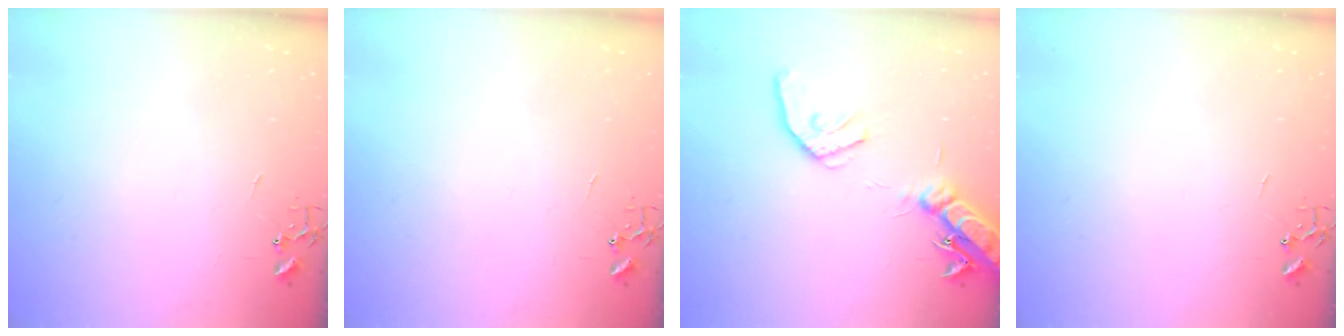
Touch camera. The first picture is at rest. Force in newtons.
{"total": 0.0}
{"total": 16.5, "press": 16.2, "slide": 2.9}
{"total": 0.0}